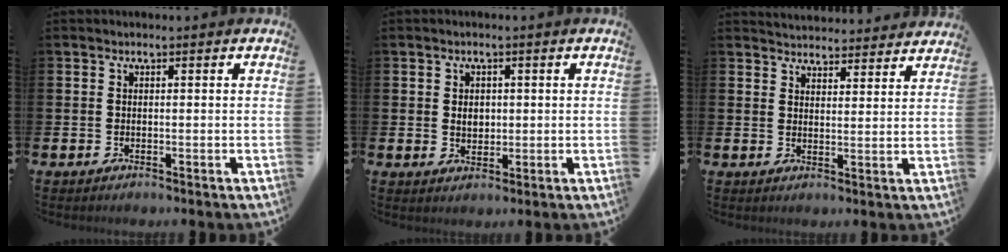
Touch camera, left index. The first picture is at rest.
{"total": 2.2, "force": [0.5, 1.7, 1.3], "torque": [-0.005, 0.001, 0.003]}
{"total": 4.3, "force": [4.2, 0.6, -0.2], "torque": [-0.005, -0.027, 0.077]}